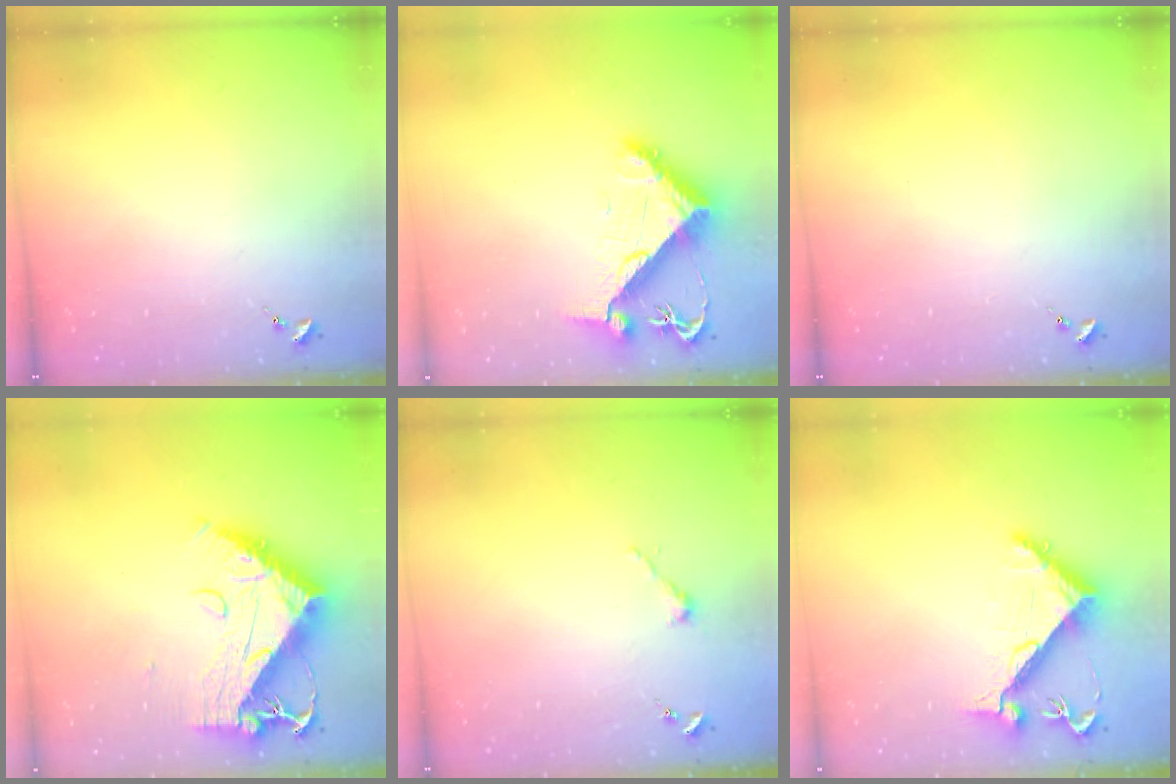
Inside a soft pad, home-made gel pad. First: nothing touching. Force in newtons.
{"total": 10.3, "press": 10.2, "slide": 1.5}
{"total": 0.0}
{"total": 15.6, "press": 15.5, "slide": 1.5}
{"total": 2.5, "press": 2.5, "slide": 0.2}
{"total": 6.7, "press": 6.6, "slide": 0.7}